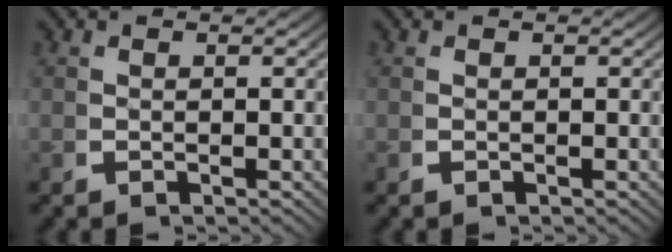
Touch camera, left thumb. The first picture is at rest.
{"total": 0.0}